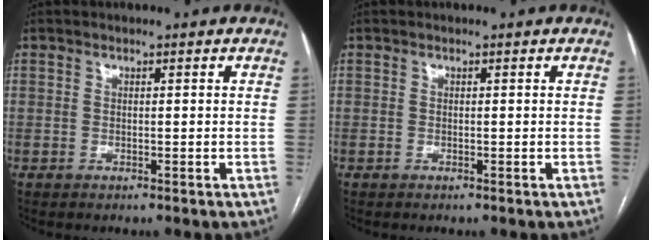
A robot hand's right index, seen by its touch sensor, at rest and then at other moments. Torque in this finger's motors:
{"motor_torque": [0.01, 0.00, 0.02, 0.01]}